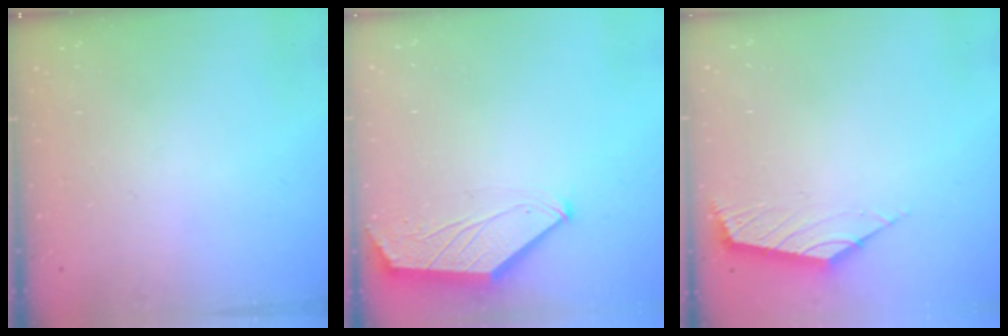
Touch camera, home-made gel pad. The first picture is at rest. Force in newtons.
{"total": 1.6, "press": 1.6, "slide": 0.4}
{"total": 2.7, "press": 2.6, "slide": 0.6}